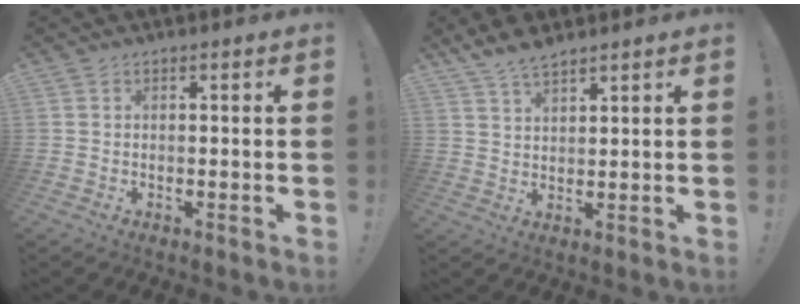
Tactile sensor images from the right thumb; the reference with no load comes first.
{"total": 6.1, "force": [5.2, 1.8, 2.7], "torque": [-0.046, -0.026, 0.097]}